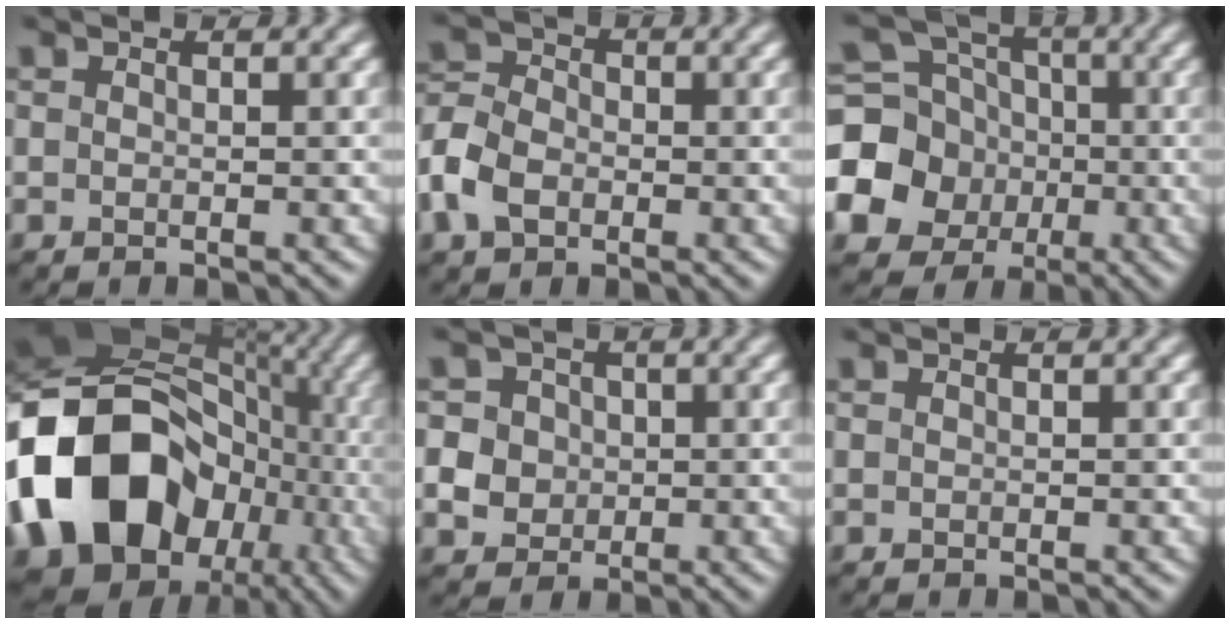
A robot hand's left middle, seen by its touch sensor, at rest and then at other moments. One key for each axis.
{"total": 5.6, "fx": -2.1, "fy": 4.1, "fz": 3.2, "tx": -0.076, "ty": 0.003, "tz": -0.056}
{"total": 12.2, "fx": -2.6, "fy": 11.0, "fz": 4.5, "tx": -0.131, "ty": -0.020, "tz": -0.064}
{"total": 20.5, "fx": -4.3, "fy": 16.3, "fz": 11.7, "tx": -0.232, "ty": 0.011, "tz": -0.080}
{"total": 7.3, "fx": 1.0, "fy": 6.7, "fz": 2.6, "tx": -0.058, "ty": 0.031, "tz": 0.000}
{"total": 0.0}